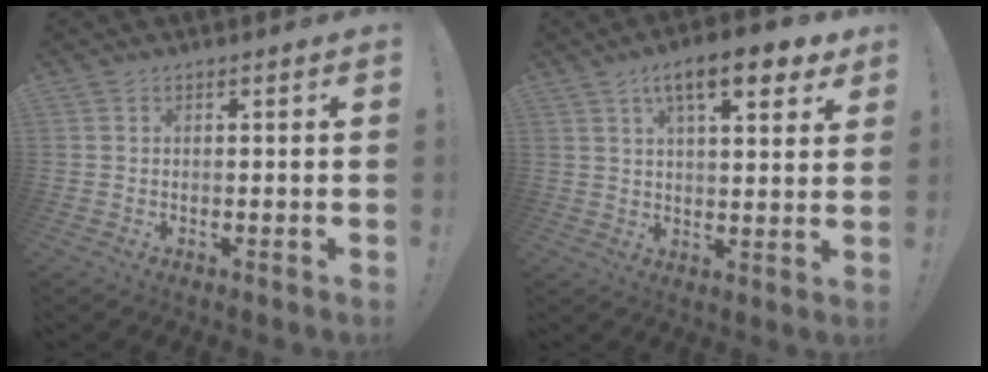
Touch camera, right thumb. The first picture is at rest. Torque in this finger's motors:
{"motor_torque": [0.10, 0.31, 0.60, 0.04, 0.12]}